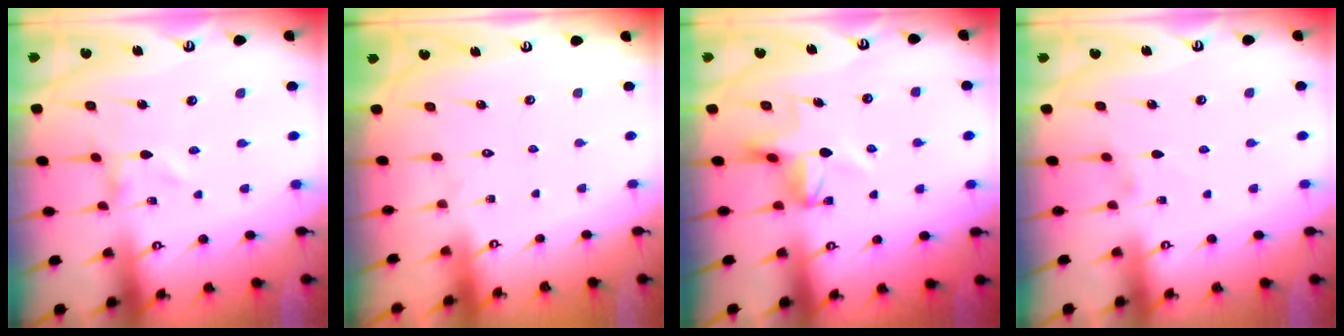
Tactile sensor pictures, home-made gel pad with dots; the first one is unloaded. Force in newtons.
{"total": 1.6, "press": 1.6, "slide": 0.1}
{"total": 5.7, "press": 5.7, "slide": 0.6}
{"total": 1.1, "press": 1.0, "slide": 0.3}